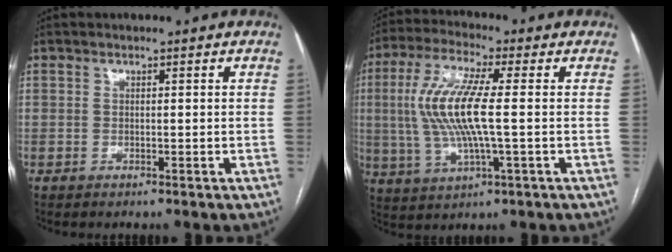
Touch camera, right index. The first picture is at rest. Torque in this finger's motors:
{"motor_torque": [0.53, -0.06, 1.06, 0.21]}